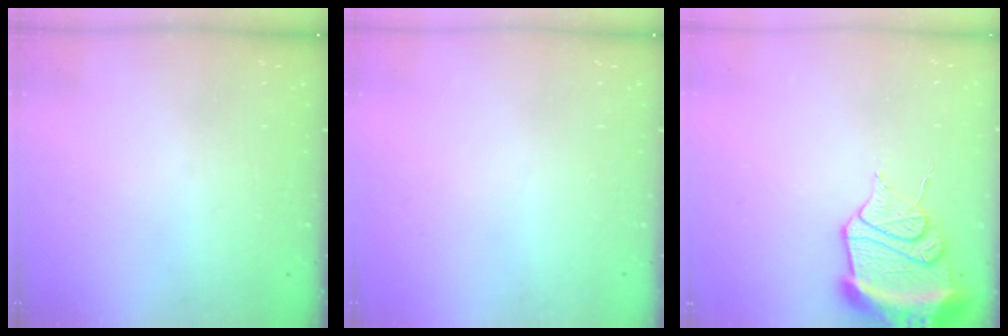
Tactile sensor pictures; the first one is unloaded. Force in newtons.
{"total": 0.0}
{"total": 15.7, "press": 14.5, "slide": 6.0}